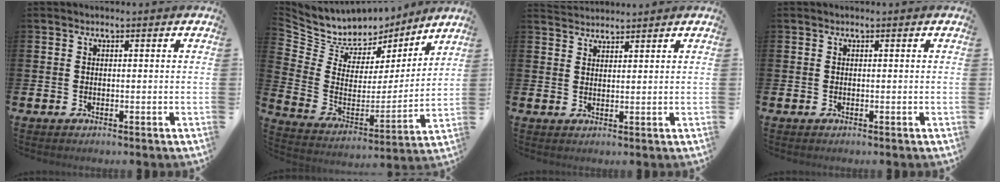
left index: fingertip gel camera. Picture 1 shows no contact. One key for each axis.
{"total": 9.3, "fx": 8.3, "fy": 4.2, "fz": 0.7, "tx": -0.077, "ty": -0.060, "tz": 0.149}
{"total": 2.5, "fx": 2.5, "fy": 0.4, "fz": -0.2, "tx": -0.002, "ty": -0.009, "tz": 0.047}
{"total": 0.0}